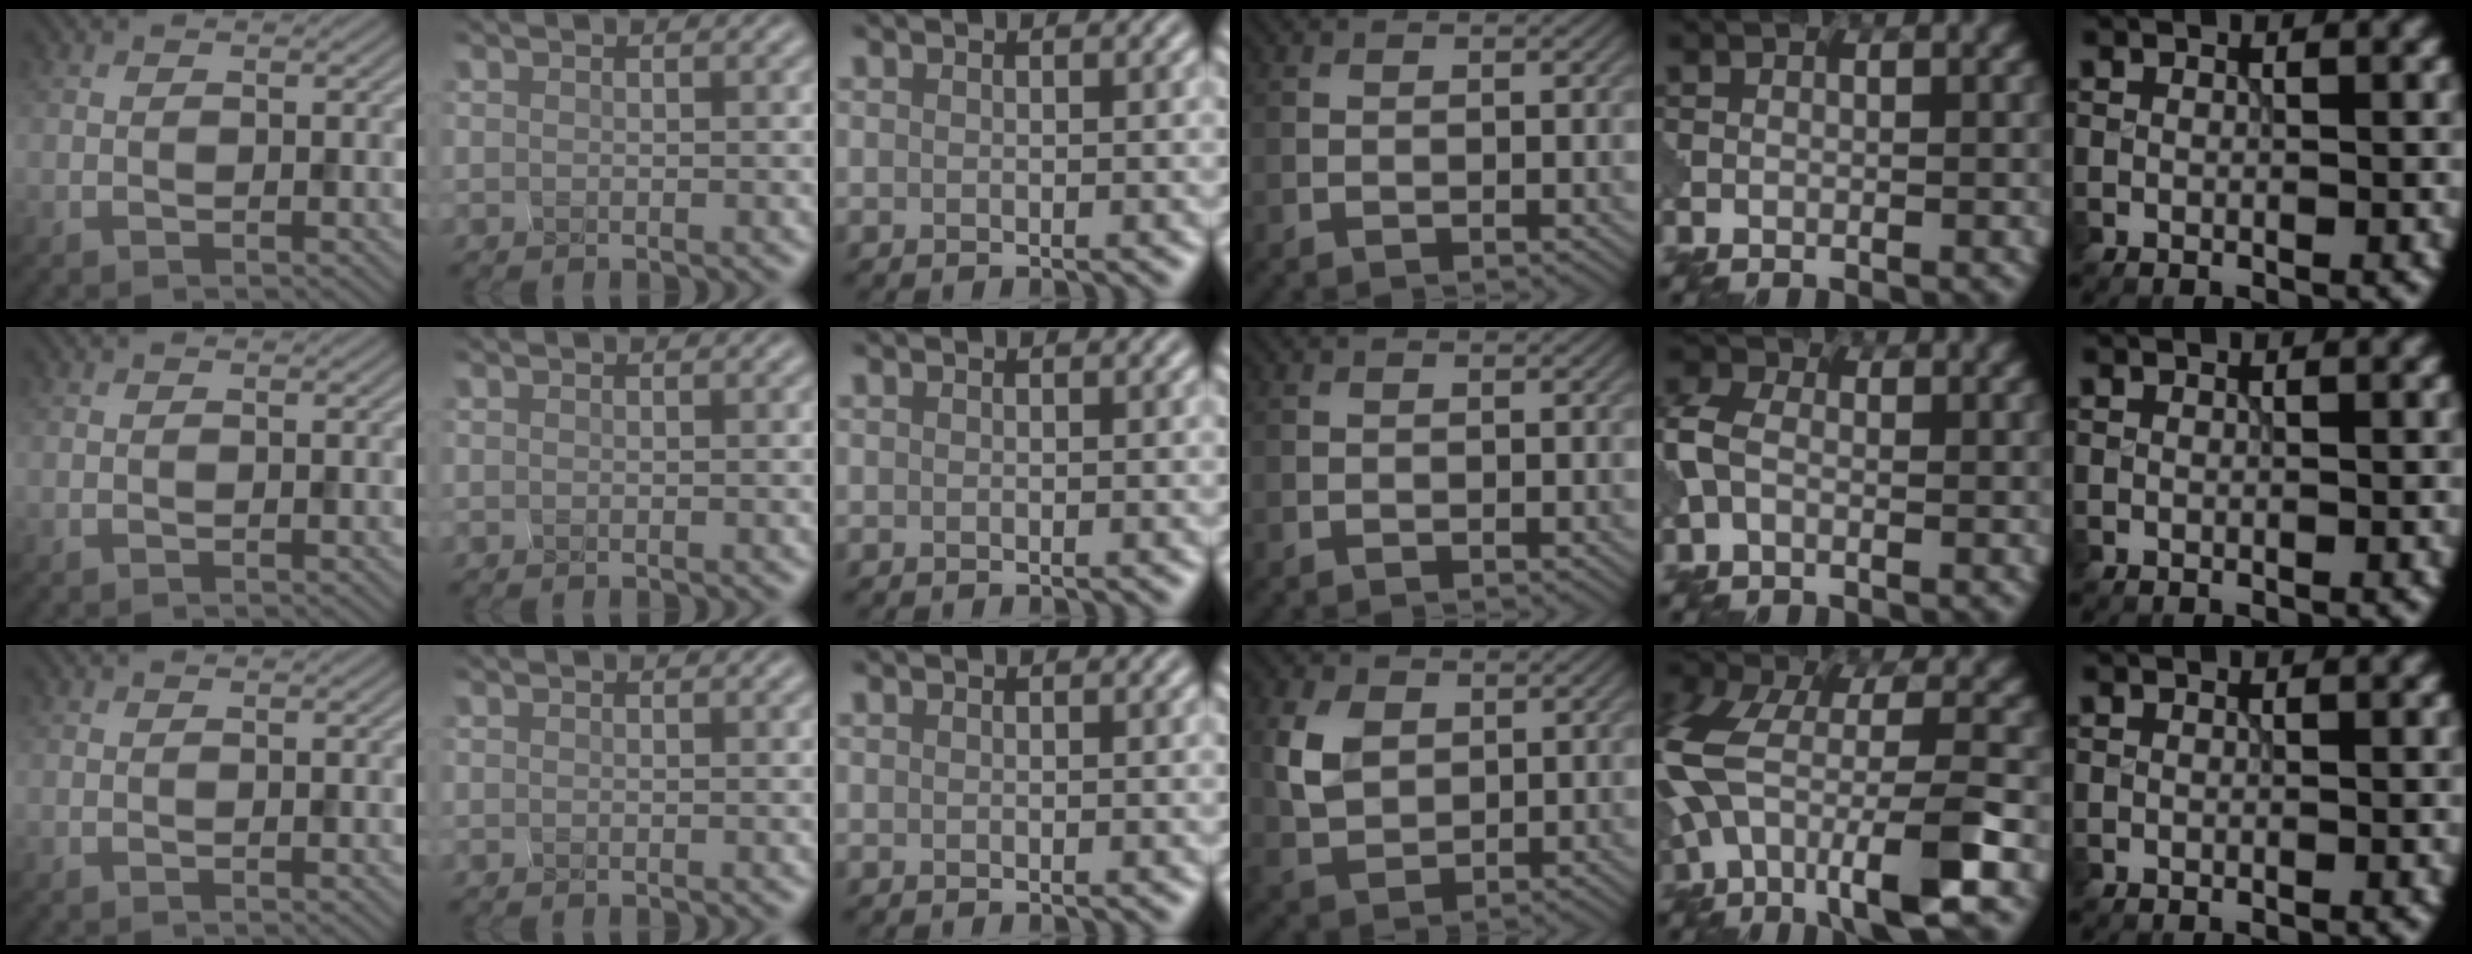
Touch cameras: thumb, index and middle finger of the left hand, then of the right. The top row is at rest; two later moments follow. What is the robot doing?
{"motion": "squeeze", "object": "clothespin"}